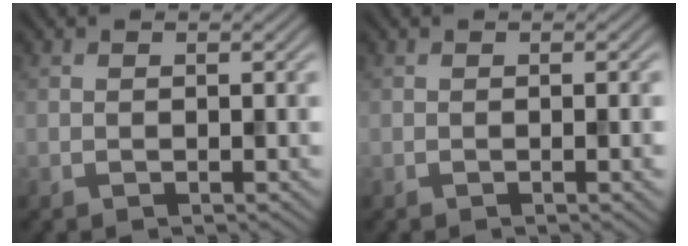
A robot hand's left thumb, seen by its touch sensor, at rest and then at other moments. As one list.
[{"total": 1.1, "force": [-0.2, -0.5, 1.0], "torque": [-0.009, 0.002, -0.004]}]